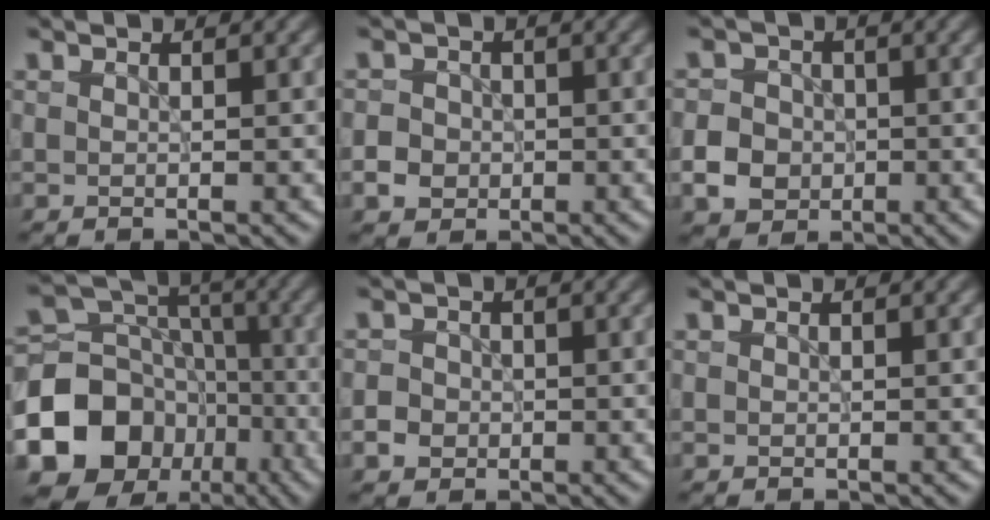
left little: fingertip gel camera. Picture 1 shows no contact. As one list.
[{"total": 2.4, "force": [-0.6, 2.2, 0.7], "torque": [0.001, -0.002, -0.012]}, {"total": 3.8, "force": [-1.0, 3.4, 1.4], "torque": [-0.016, -0.002, -0.026]}, {"total": 13.7, "force": [-5.7, 11.2, 5.5], "torque": [-0.136, 0.002, -0.104]}, {"total": 1.9, "force": [-0.5, 1.7, 0.6], "torque": [0.003, -0.001, -0.009]}, {"total": 0.0}]